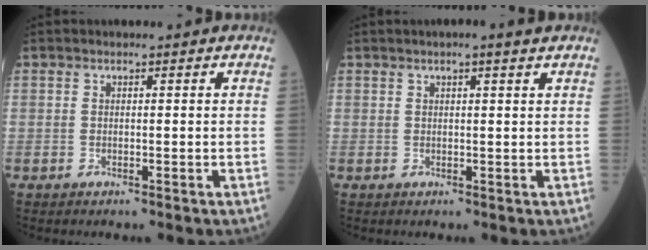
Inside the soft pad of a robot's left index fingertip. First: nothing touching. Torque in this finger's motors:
{"motor_torque": [0.35, -0.44, 0.03, 0.01]}